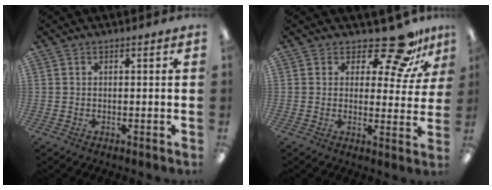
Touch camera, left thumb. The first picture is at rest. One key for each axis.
{"total": 12.3, "fx": 9.5, "fy": 4.6, "fz": 6.3, "tx": -0.084, "ty": -0.066, "tz": 0.166}